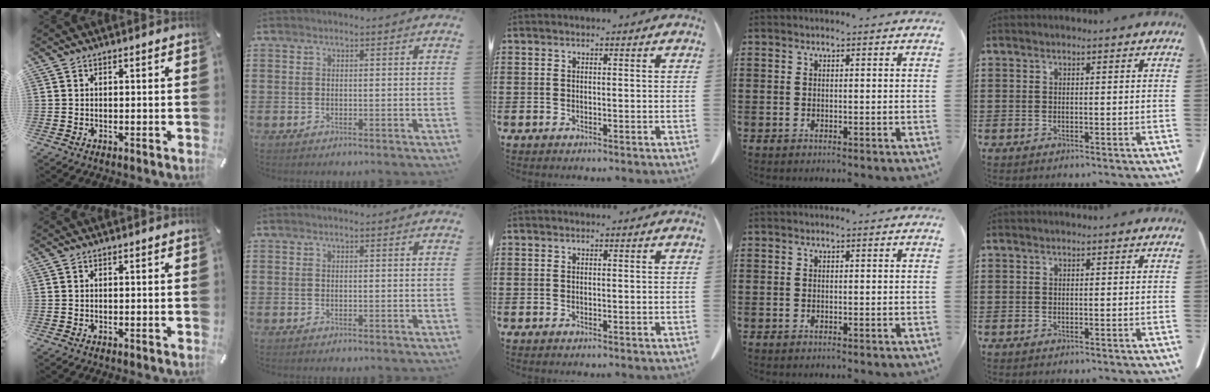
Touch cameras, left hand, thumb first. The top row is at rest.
{}